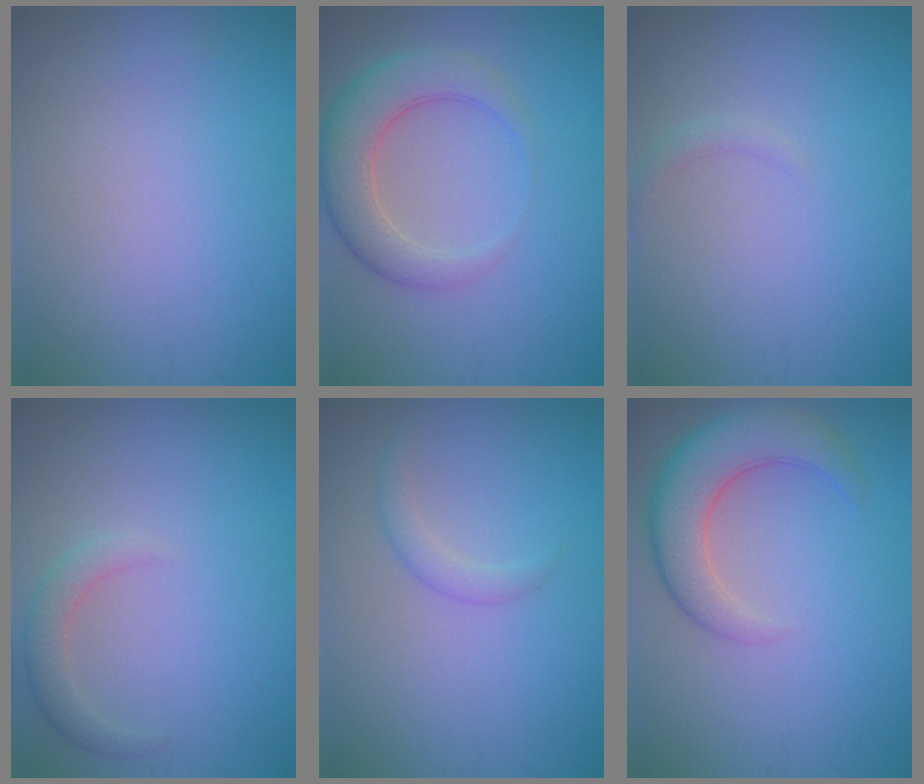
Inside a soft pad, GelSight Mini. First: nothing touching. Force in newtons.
{"total": 5.3, "press": 5.3, "slide": 0.3}
{"total": 0.8, "press": 0.8, "slide": 0.0}
{"total": 2.1, "press": 2.1, "slide": 0.2}
{"total": 1.4, "press": 1.4, "slide": 0.0}
{"total": 5.7, "press": 5.7, "slide": 0.3}